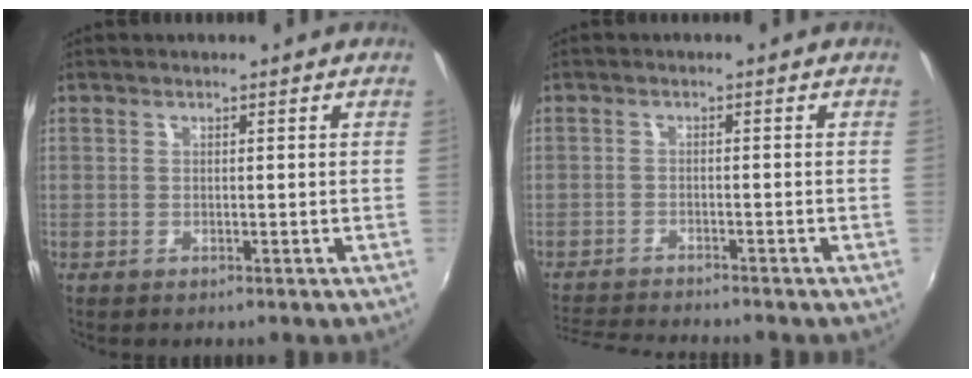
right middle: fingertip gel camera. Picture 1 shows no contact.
{"total": 7.1, "force": [-6.8, 0.4, 1.7], "torque": [-0.055, -0.014, -0.121]}